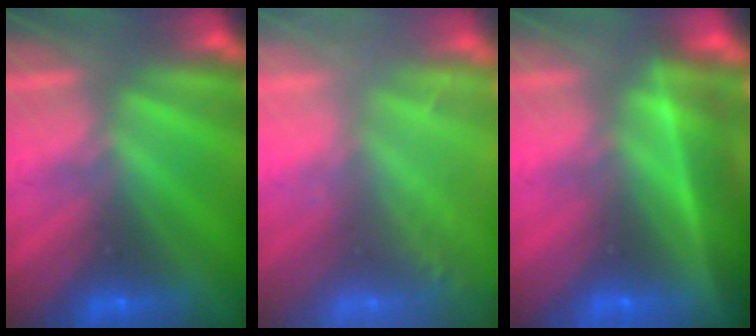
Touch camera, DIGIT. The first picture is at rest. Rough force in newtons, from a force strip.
{"total": 1.6}
{"total": 7.7}